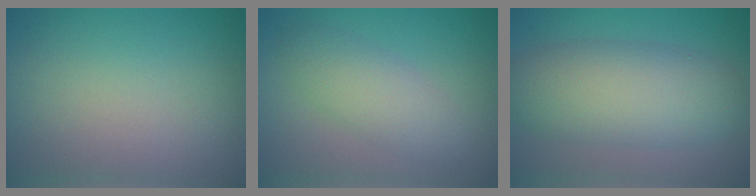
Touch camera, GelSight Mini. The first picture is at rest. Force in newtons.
{"total": 3.3, "press": 3.3, "slide": 0.1}
{"total": 7.2, "press": 7.2, "slide": 0.3}